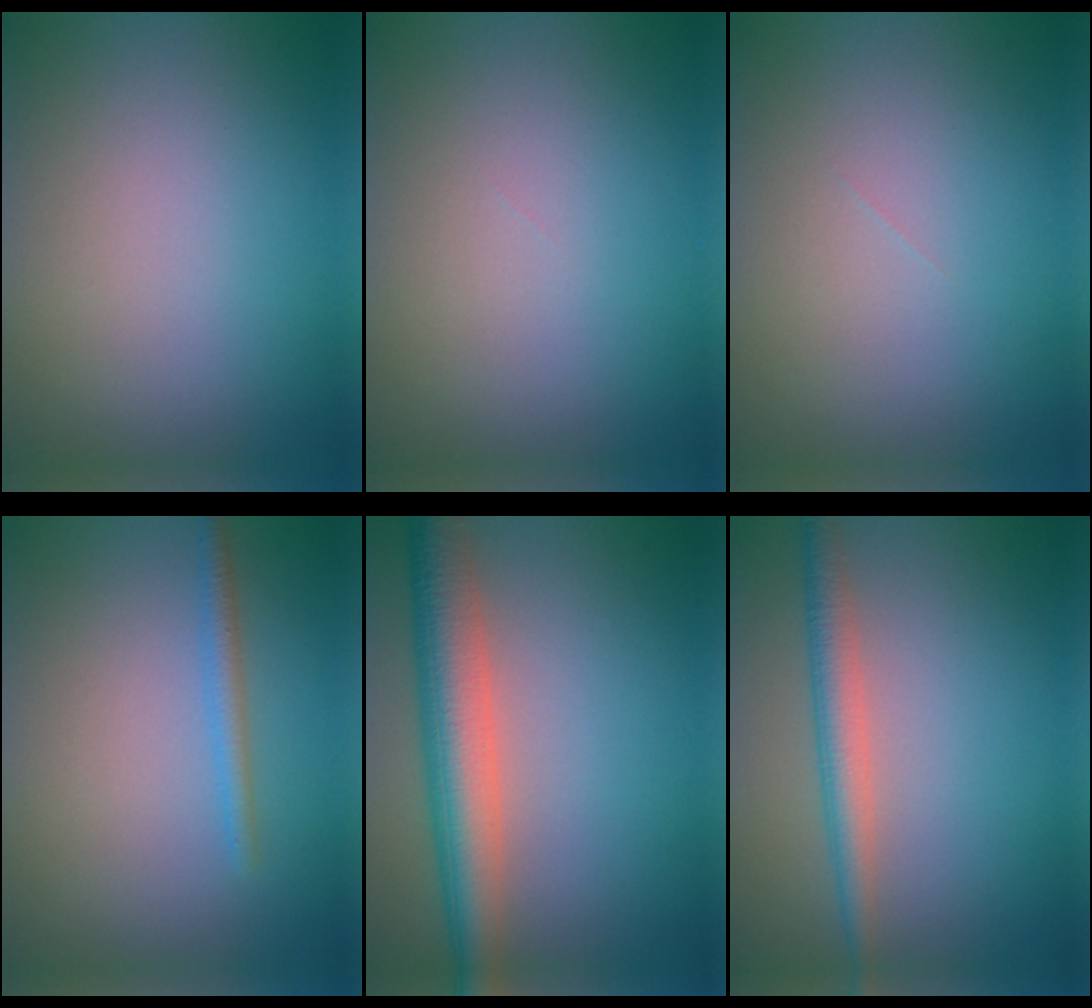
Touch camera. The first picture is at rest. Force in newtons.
{"total": 0.0}
{"total": 0.0}
{"total": 1.7, "press": 1.7, "slide": 0.0}
{"total": 6.9, "press": 6.9, "slide": 0.4}
{"total": 2.9, "press": 2.9, "slide": 0.1}